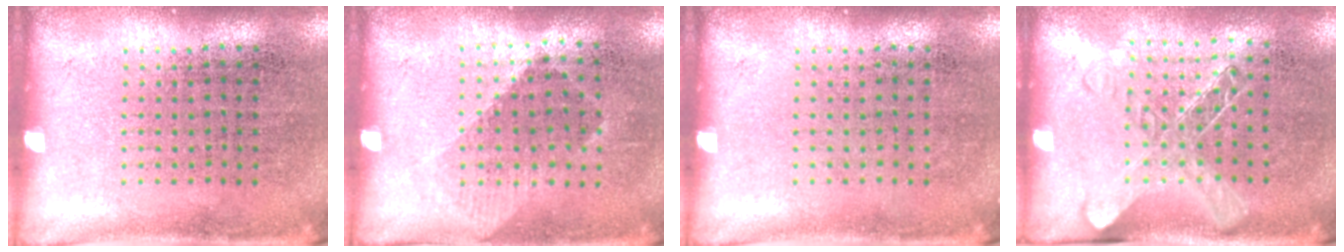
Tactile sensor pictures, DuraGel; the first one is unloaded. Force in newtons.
{"total": 0.9, "press": 0.8, "slide": 0.5}
{"total": 0.0}
{"total": 1.4, "press": 1.2, "slide": 0.6}